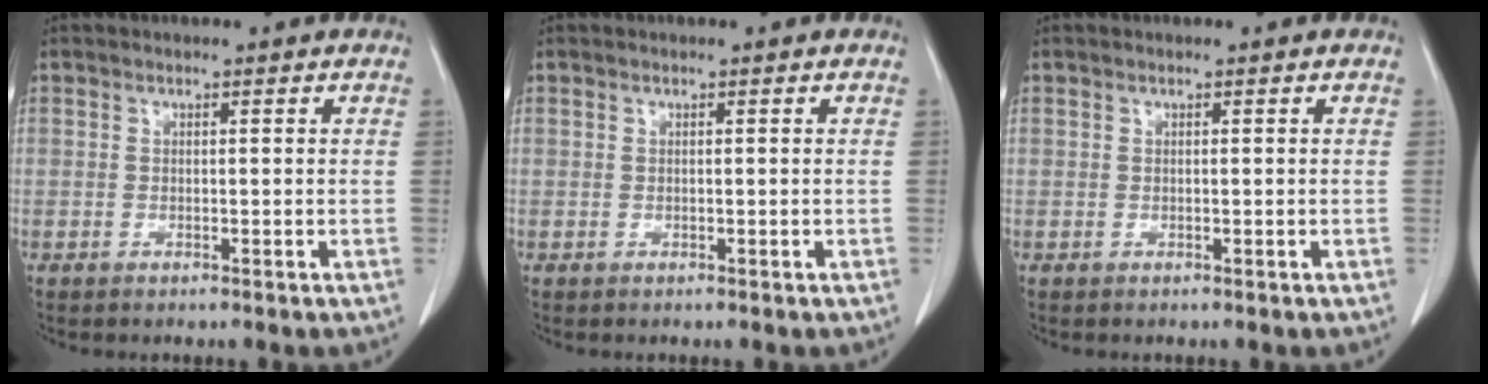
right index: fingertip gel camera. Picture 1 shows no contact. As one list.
[{"total": 0.0}, {"total": 0.0}]